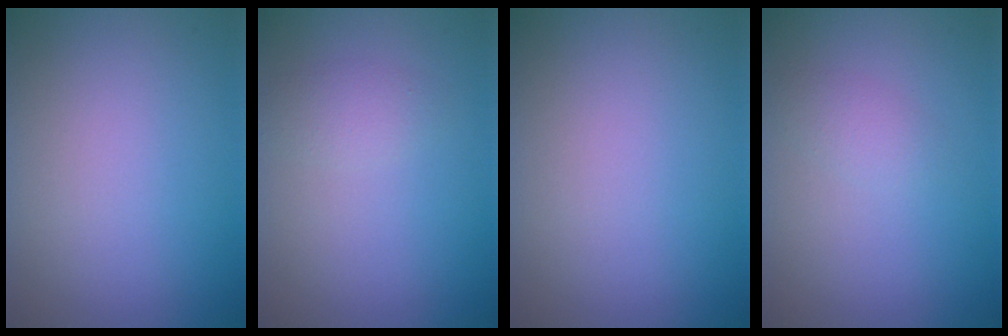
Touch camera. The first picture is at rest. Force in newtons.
{"total": 1.5, "press": 1.5, "slide": 0.1}
{"total": 0.0}
{"total": 1.3, "press": 1.3, "slide": 0.0}